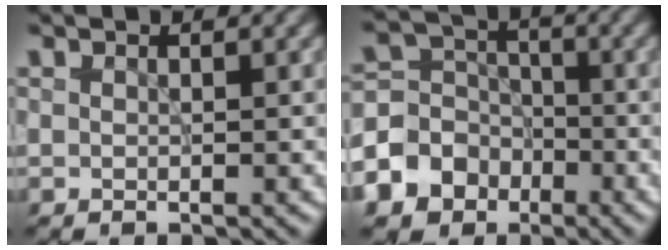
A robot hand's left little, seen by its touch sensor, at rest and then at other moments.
{"total": 8.4, "force": [-3.9, 7.1, 2.2], "torque": [-0.053, -0.006, -0.098]}